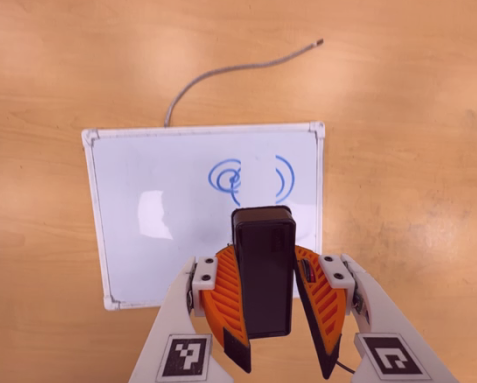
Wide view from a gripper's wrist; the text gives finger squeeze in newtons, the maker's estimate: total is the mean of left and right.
{"total": 7.7, "left": 8.1, "right": 7.3}